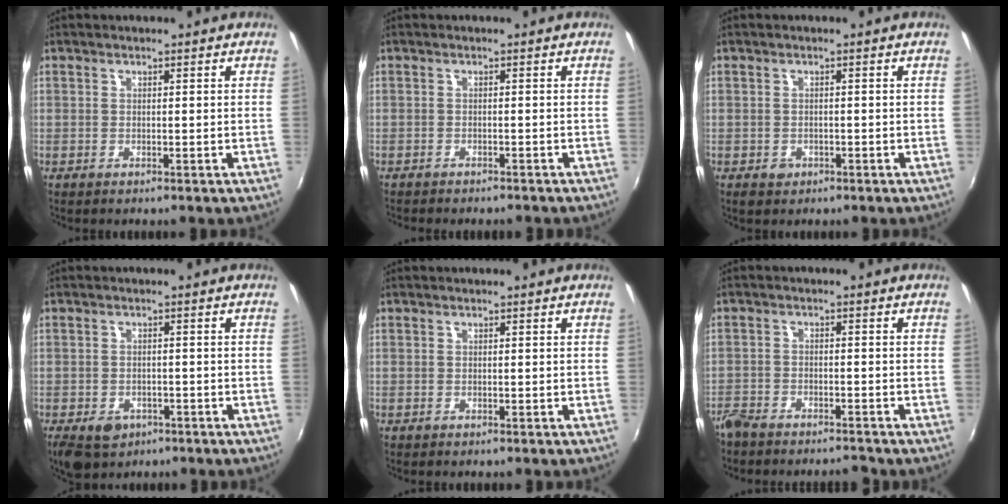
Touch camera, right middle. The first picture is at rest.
{"total": 3.7, "force": [-3.4, 0.9, 1.1], "torque": [-0.032, -0.013, -0.051]}
{"total": 2.0, "force": [-0.9, 1.7, 0.6], "torque": [-0.013, -0.003, -0.011]}
{"total": 7.6, "force": [-4.8, 4.6, 3.7], "torque": [-0.092, -0.015, -0.075]}
{"total": 0.0}
{"total": 6.6, "force": [-6.0, 2.1, 1.7], "torque": [-0.060, -0.006, -0.103]}